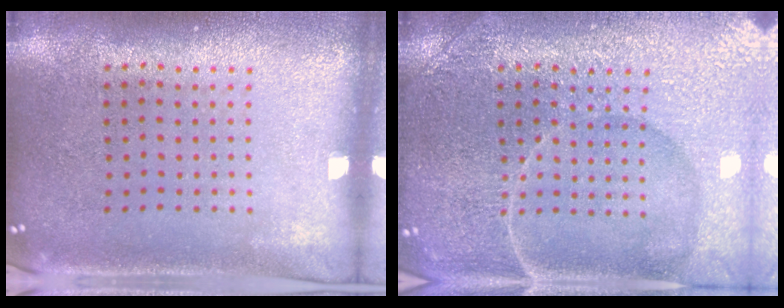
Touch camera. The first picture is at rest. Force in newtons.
{"total": 4.3, "press": 4.2, "slide": 0.5}